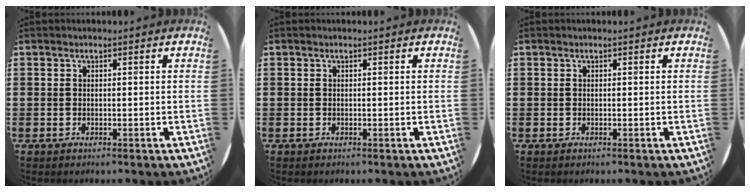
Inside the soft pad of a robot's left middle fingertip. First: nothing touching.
{"total": 0.0}
{"total": 0.0}